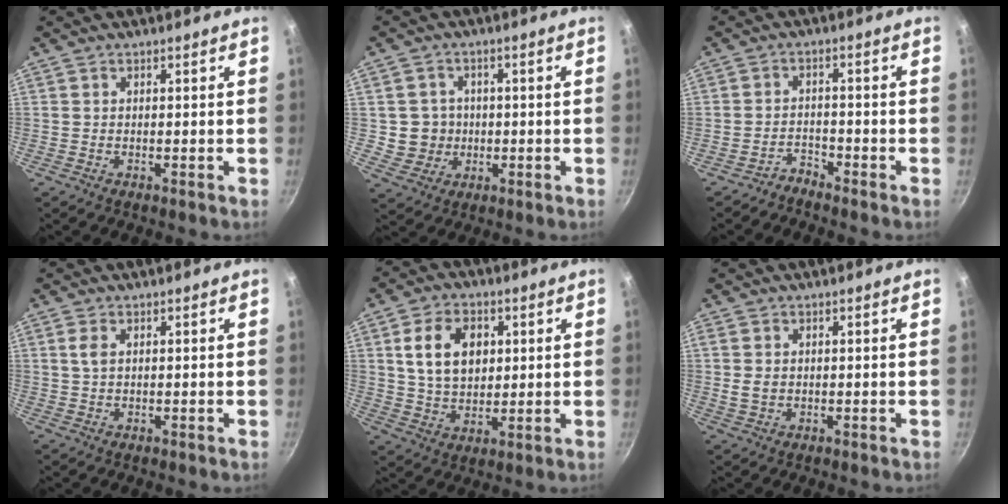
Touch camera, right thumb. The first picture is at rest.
{"total": 6.0, "force": [0.0, 5.9, 1.1], "torque": [0.014, 0.014, 0.007]}
{"total": 2.4, "force": [-2.4, 0.5, -0.2], "torque": [0.011, 0.024, -0.047]}
{"total": 2.1, "force": [0.7, 1.2, 1.6], "torque": [-0.033, -0.002, 0.015]}
{"total": 11.6, "force": [2.9, 8.1, 7.7], "torque": [-0.111, -0.007, 0.054]}
{"total": 2.7, "force": [0.2, 2.0, 1.8], "torque": [-0.033, -0.001, 0.006]}